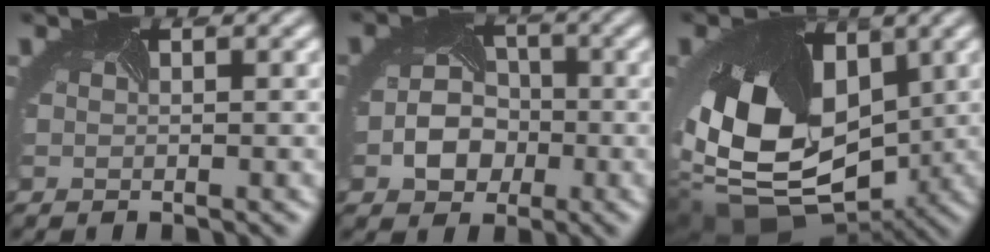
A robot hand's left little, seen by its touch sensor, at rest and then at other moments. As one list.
[{"total": 3.9, "force": [-1.2, 3.4, 1.5], "torque": [-0.039, -0.005, -0.022]}, {"total": 14.8, "force": [-1.7, 9.9, 10.8], "torque": [-0.230, -0.035, -0.016]}]